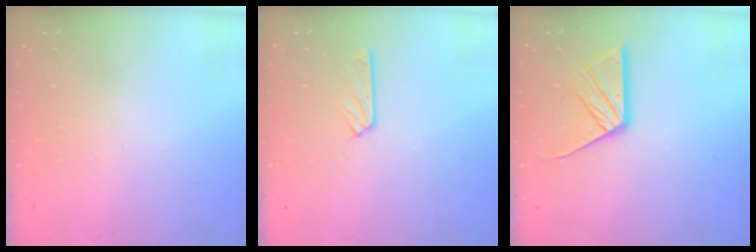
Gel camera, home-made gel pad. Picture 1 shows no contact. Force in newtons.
{"total": 2.6, "press": 2.5, "slide": 0.3}
{"total": 10.2, "press": 10.2, "slide": 0.8}